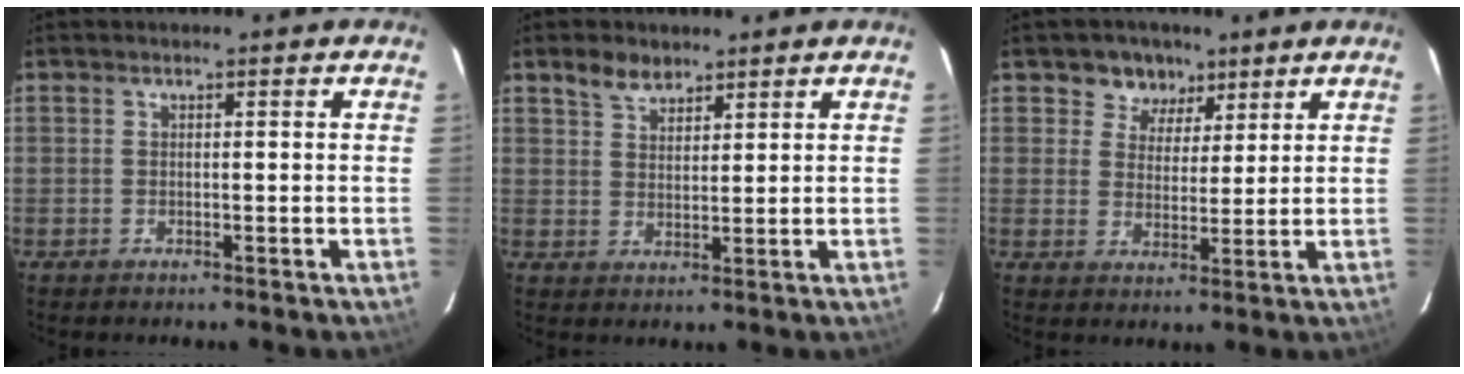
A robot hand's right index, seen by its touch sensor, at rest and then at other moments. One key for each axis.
{"total": 4.4, "fx": 3.3, "fy": 2.3, "fz": 1.7, "tx": -0.026, "ty": 0.009, "tz": 0.062}
{"total": 5.9, "fx": 3.6, "fy": 4.6, "fz": 1.0, "tx": -0.010, "ty": 0.005, "tz": 0.057}